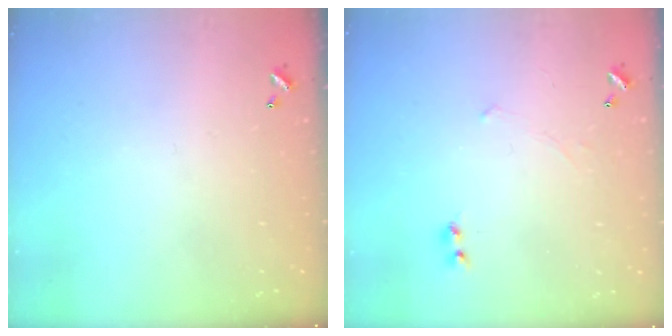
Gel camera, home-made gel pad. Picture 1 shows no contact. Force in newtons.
{"total": 2.3, "press": 2.3, "slide": 0.2}